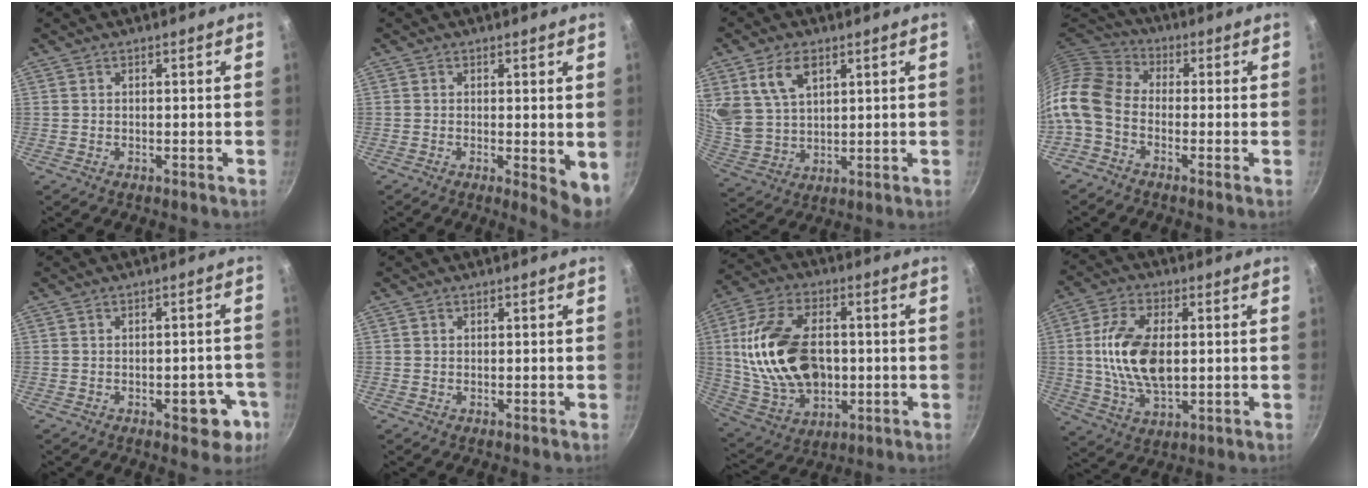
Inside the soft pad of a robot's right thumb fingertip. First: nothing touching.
{"total": 5.0, "force": [-0.3, 1.7, 4.7], "torque": [-0.060, -0.012, -0.003]}
{"total": 10.4, "force": [4.9, 6.5, 6.4], "torque": [-0.105, -0.023, 0.108]}
{"total": 12.0, "force": [-3.5, 8.1, 8.2], "torque": [-0.165, 0.041, -0.097]}
{"total": 5.7, "force": [-2.5, 3.0, 4.2], "torque": [-0.024, 0.024, -0.027]}
{"total": 0.5, "force": [0.2, 0.5, 0.1], "torque": [0.000, 0.003, 0.001]}
{"total": 21.4, "force": [0.7, 14.0, 16.2], "torque": [-0.298, 0.015, 0.024]}
{"total": 14.0, "force": [0.9, 7.7, 11.6], "torque": [-0.211, 0.006, 0.017]}